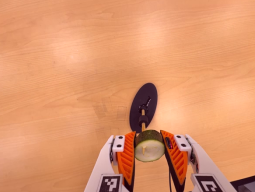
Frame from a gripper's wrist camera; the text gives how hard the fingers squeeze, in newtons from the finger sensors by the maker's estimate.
{"total": 13.2, "left": 13.6, "right": 12.9}